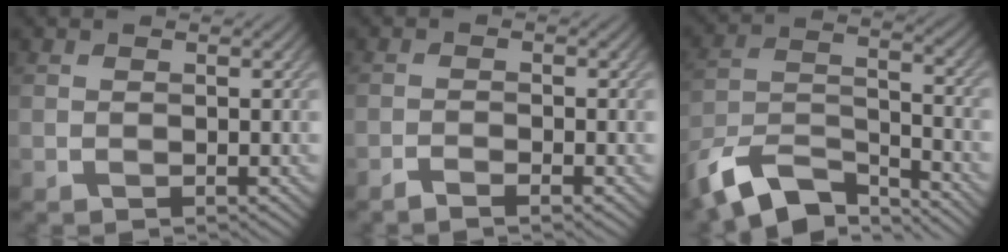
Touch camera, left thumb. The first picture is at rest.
{"total": 1.6, "force": [-1.3, 0.2, 1.0], "torque": [-0.019, 0.000, -0.031]}
{"total": 11.1, "force": [-8.9, 3.7, 5.4], "torque": [-0.106, -0.008, -0.177]}